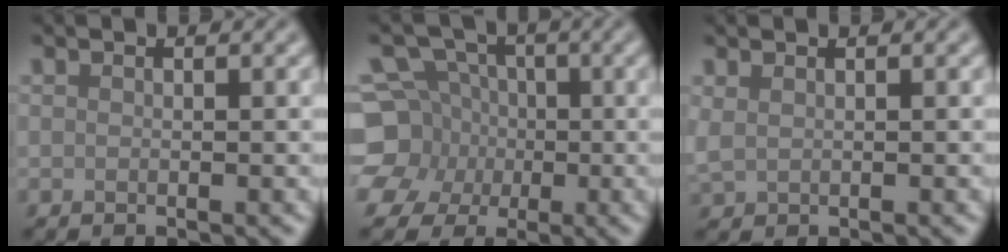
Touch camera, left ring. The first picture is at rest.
{"total": 9.9, "force": [-2.2, 9.1, 3.1], "torque": [-0.080, 0.016, -0.072]}
{"total": 0.9, "force": [0.7, 0.3, 0.5], "torque": [-0.019, -0.001, 0.021]}